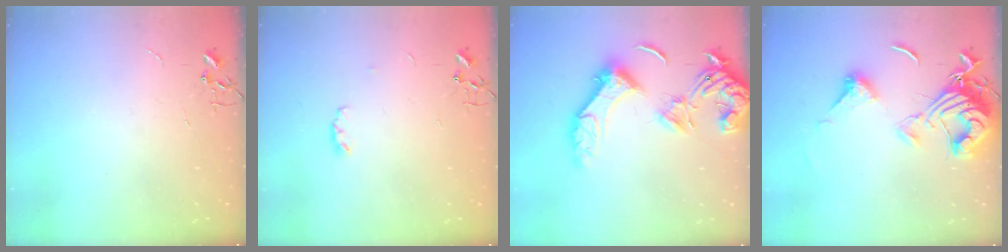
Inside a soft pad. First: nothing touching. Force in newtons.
{"total": 3.7, "press": 3.7, "slide": 0.6}
{"total": 17.5, "press": 17.4, "slide": 2.4}
{"total": 14.7, "press": 14.6, "slide": 1.5}